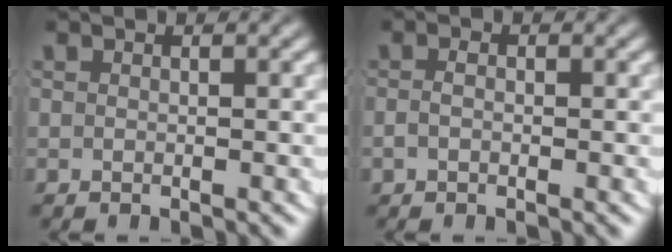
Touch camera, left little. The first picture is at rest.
{"total": 1.1, "force": [-0.7, 0.5, 0.7], "torque": [-0.019, -0.004, -0.014]}